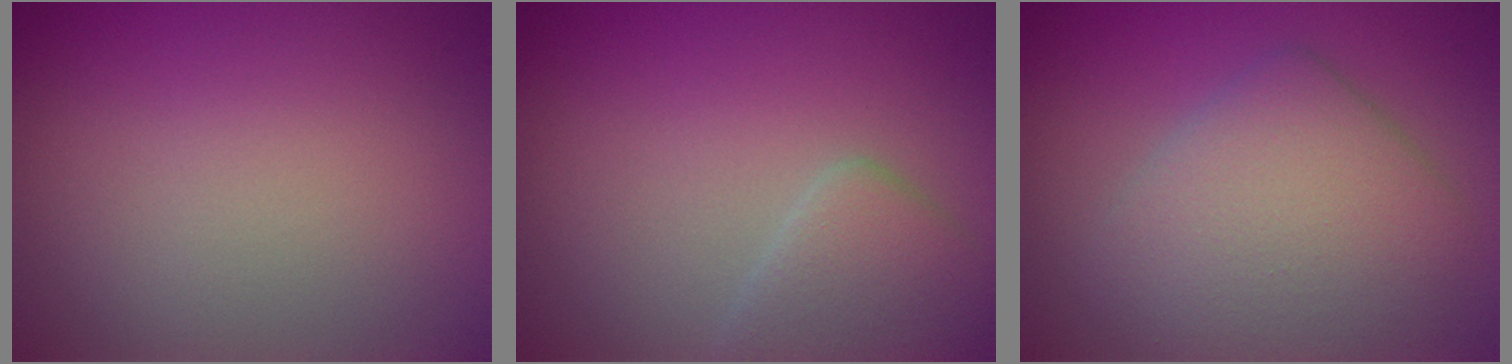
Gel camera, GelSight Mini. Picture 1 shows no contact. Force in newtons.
{"total": 3.2, "press": 3.1, "slide": 0.2}
{"total": 6.1, "press": 6.1, "slide": 0.4}